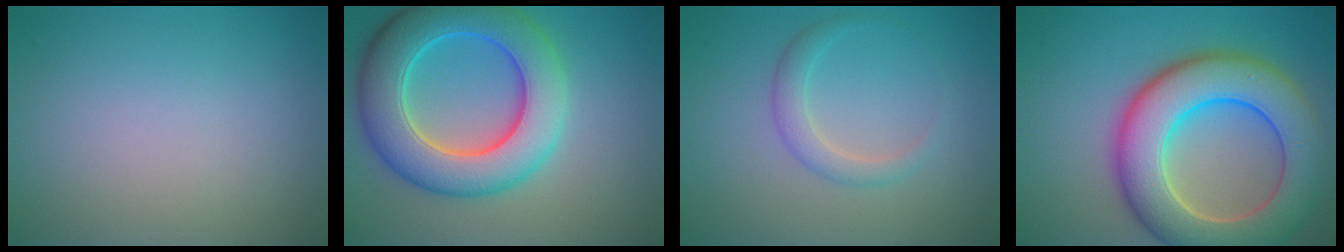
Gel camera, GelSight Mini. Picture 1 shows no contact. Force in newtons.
{"total": 9.6, "press": 9.6, "slide": 0.5}
{"total": 1.9, "press": 1.9, "slide": 0.1}
{"total": 11.0, "press": 11.0, "slide": 0.7}